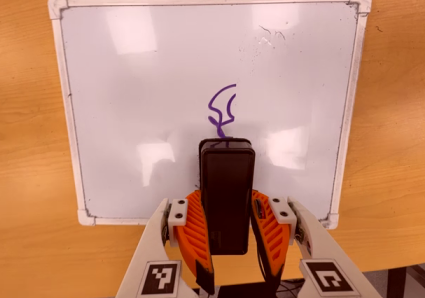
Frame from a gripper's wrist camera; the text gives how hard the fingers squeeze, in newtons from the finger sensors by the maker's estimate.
{"total": 9.0, "left": 7.1, "right": 10.8}